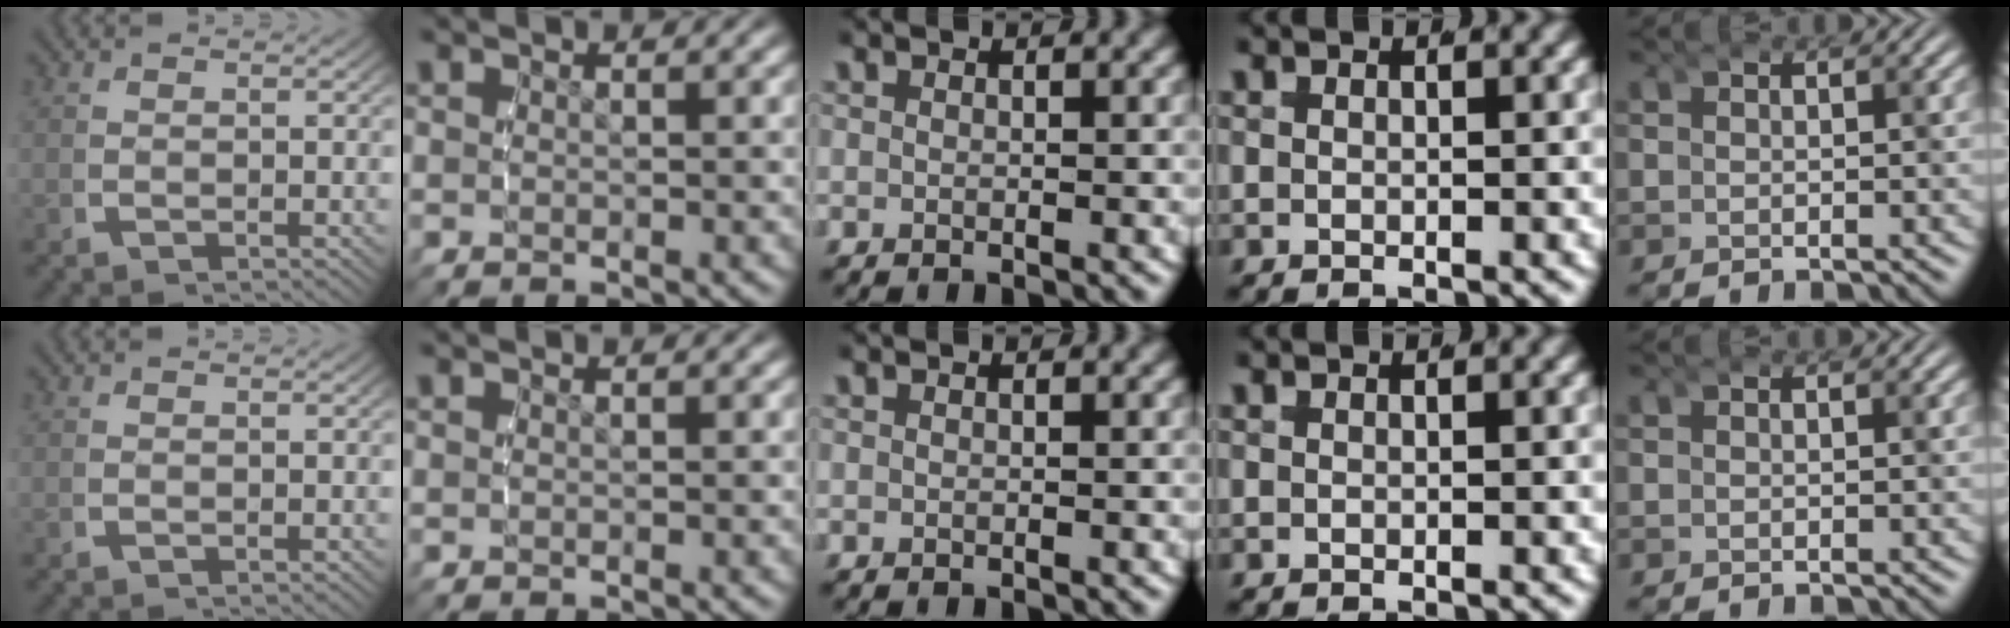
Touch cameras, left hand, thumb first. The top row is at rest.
{}